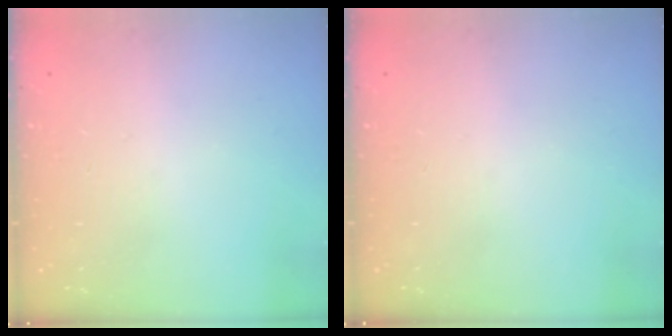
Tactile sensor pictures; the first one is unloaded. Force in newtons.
{"total": 0.0}